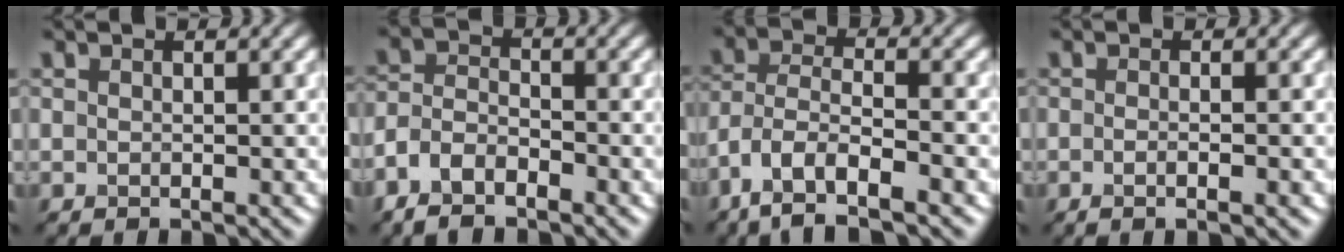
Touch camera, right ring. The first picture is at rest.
{"total": 3.8, "force": [-2.7, 1.8, 2.0], "torque": [-0.039, 0.002, -0.064]}
{"total": 6.8, "force": [-4.4, 2.2, 4.7], "torque": [-0.089, -0.001, -0.092]}
{"total": 2.7, "force": [-0.2, 1.2, 2.4], "torque": [-0.006, -0.003, -0.019]}